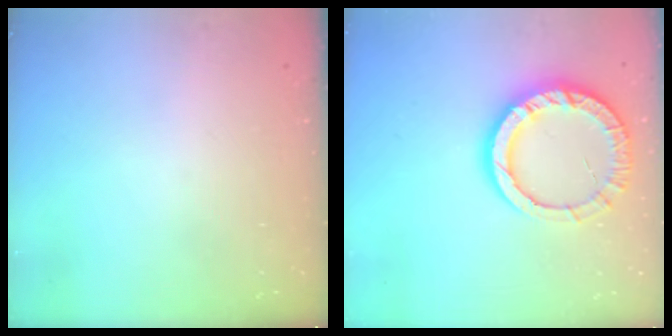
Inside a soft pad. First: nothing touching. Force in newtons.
{"total": 13.2, "press": 13.1, "slide": 1.6}